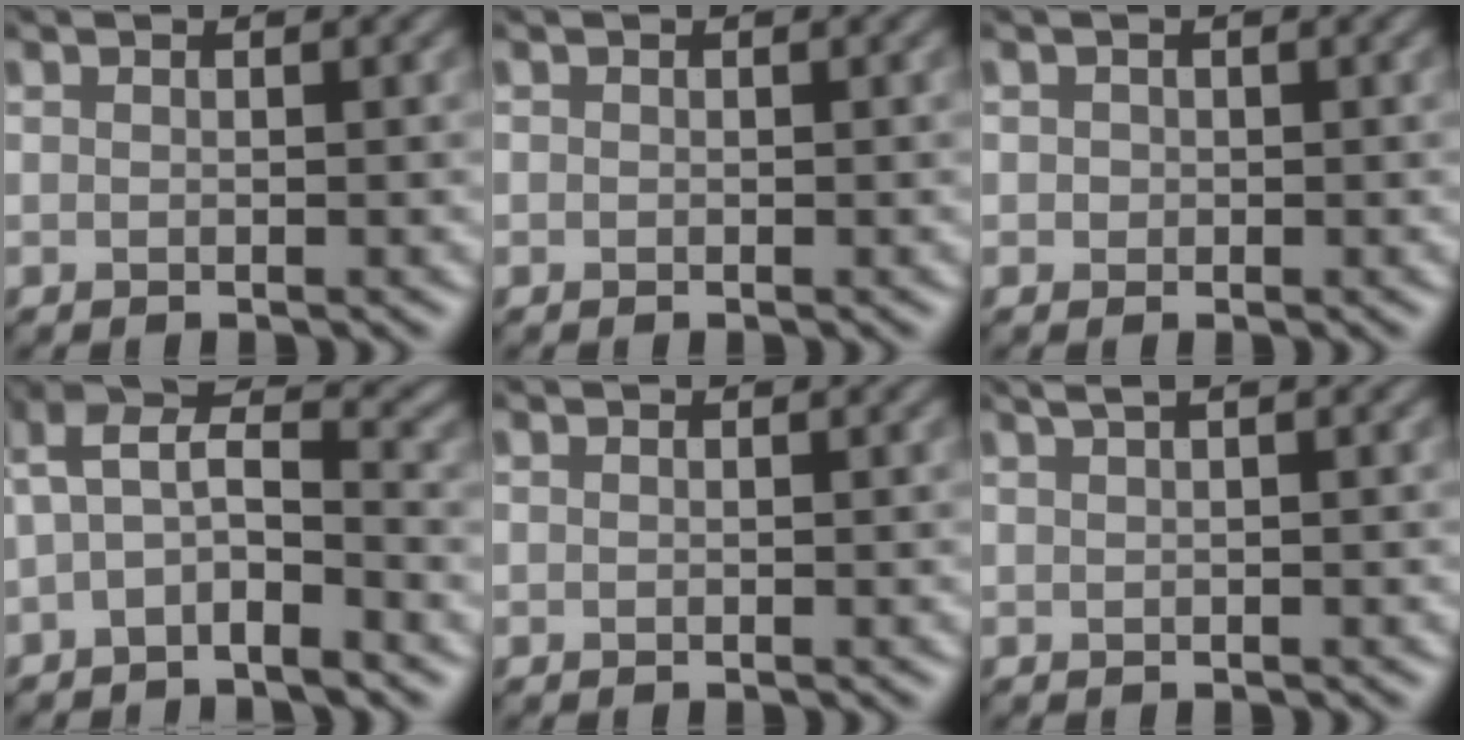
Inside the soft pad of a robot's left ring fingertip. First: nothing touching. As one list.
[{"total": 0.0}, {"total": 0.7, "force": [0.1, 0.6, 0.1], "torque": [0.002, -0.002, -0.002]}, {"total": 4.8, "force": [-1.1, 2.2, 4.1], "torque": [-0.075, 0.017, -0.030]}, {"total": 0.0}, {"total": 3.4, "force": [1.6, 1.5, 2.6], "torque": [-0.018, 0.017, 0.000]}]